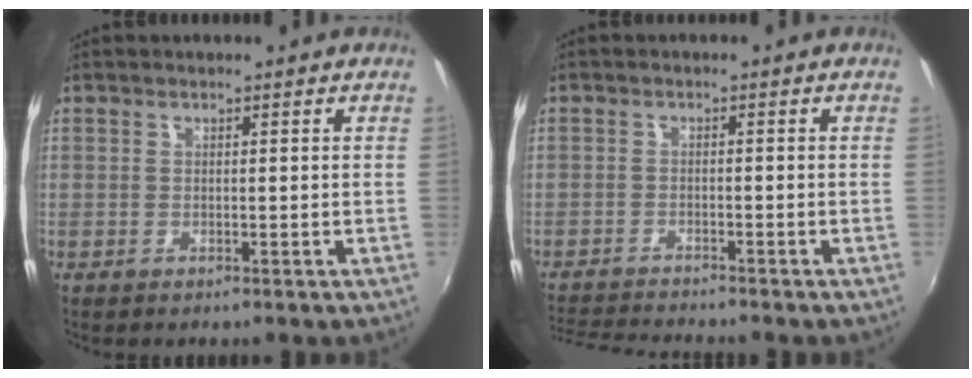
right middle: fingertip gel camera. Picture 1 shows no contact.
{"total": 7.1, "force": [-6.8, 0.4, 1.7], "torque": [-0.055, -0.014, -0.121]}